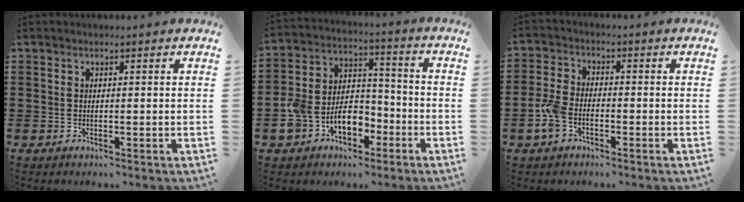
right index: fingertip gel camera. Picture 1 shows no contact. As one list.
[{"total": 8.1, "force": [-3.7, 6.0, 3.9], "torque": [-0.097, 0.023, -0.070]}, {"total": 4.4, "force": [-2.0, 2.4, 3.0], "torque": [-0.088, -0.003, -0.046]}]